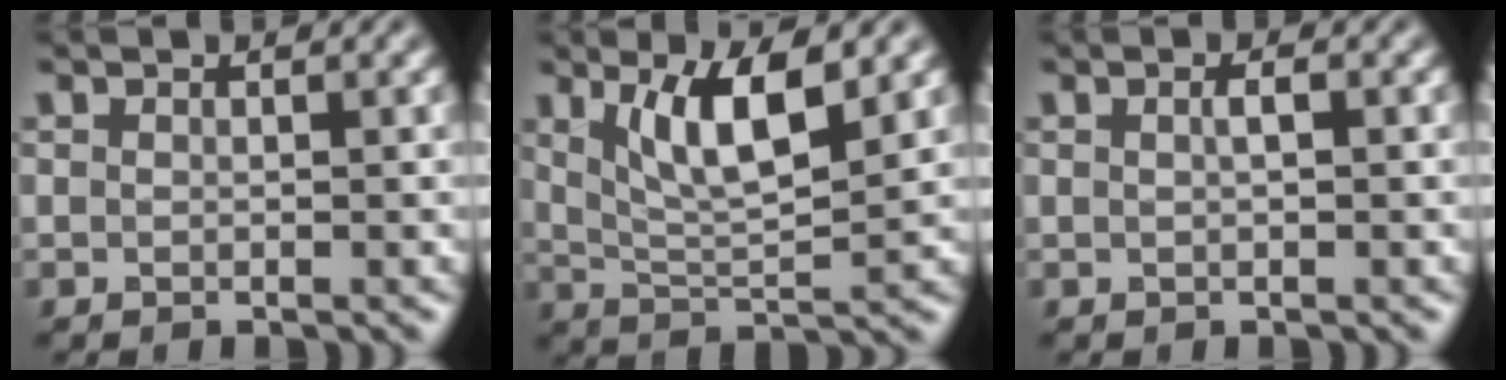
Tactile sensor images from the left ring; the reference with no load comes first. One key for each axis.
{"total": 6.1, "fx": 2.5, "fy": 1.7, "fz": 5.3, "tx": -0.097, "ty": -0.007, "tz": 0.048}
{"total": 0.9, "fx": 0.1, "fy": 0.2, "fz": 0.9, "tx": -0.018, "ty": 0.003, "tz": 0.003}